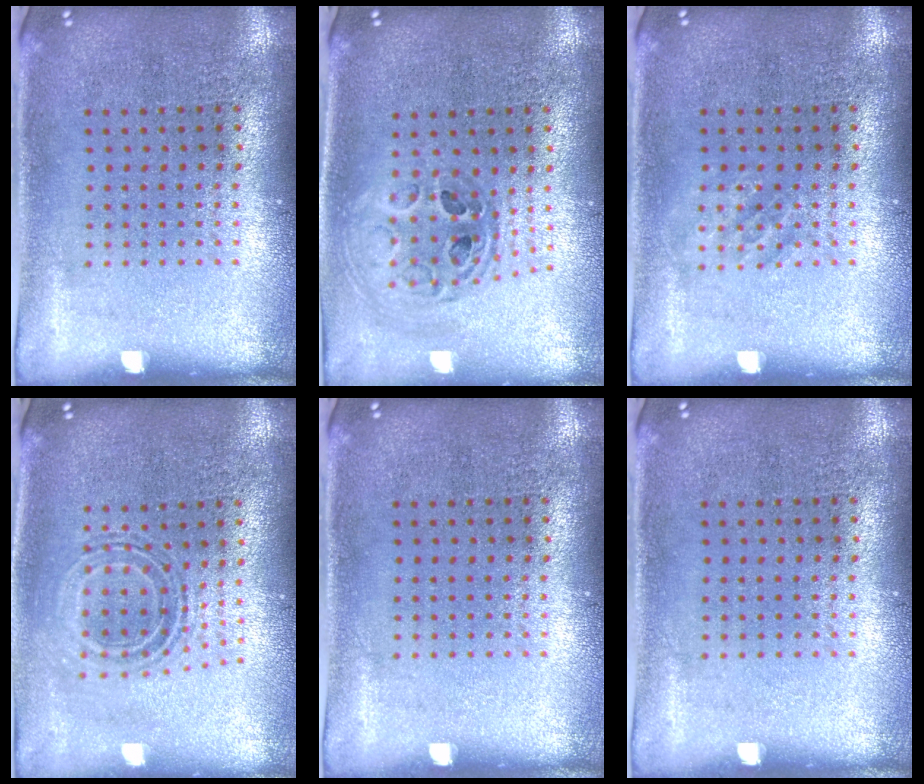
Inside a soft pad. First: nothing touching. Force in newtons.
{"total": 0.9, "press": 0.8, "slide": 0.1}
{"total": 1.0, "press": 1.0, "slide": 0.2}
{"total": 0.7, "press": 0.7, "slide": 0.2}
{"total": 0.0}
{"total": 0.0}